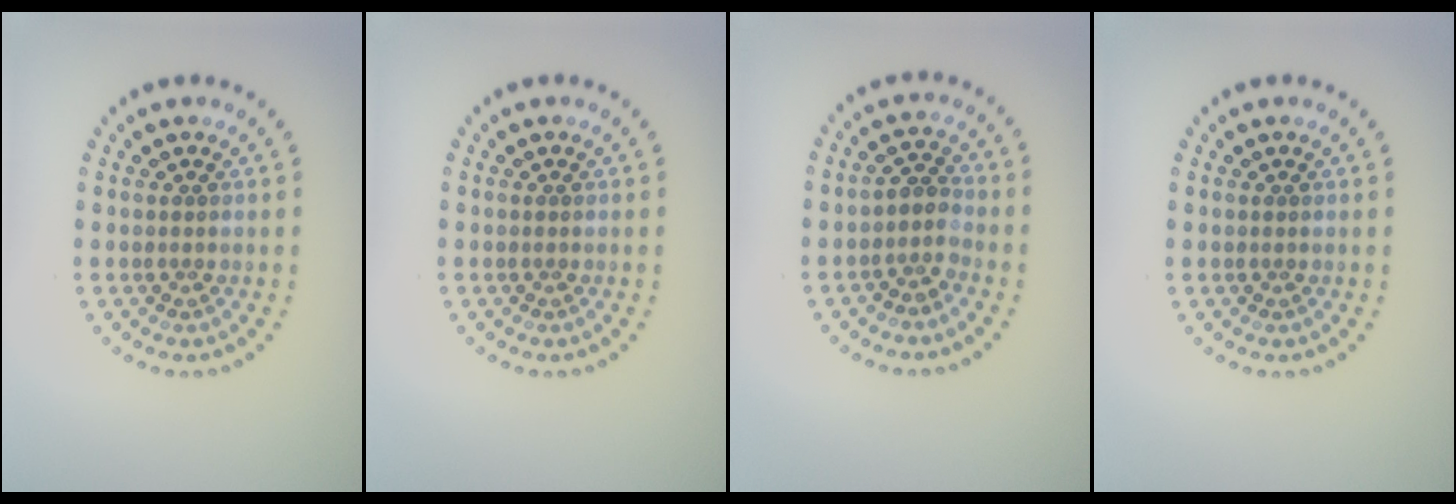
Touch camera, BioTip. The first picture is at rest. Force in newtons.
{"total": 0.0}
{"total": 2.0, "press": 1.6, "slide": 1.2}
{"total": 0.0}